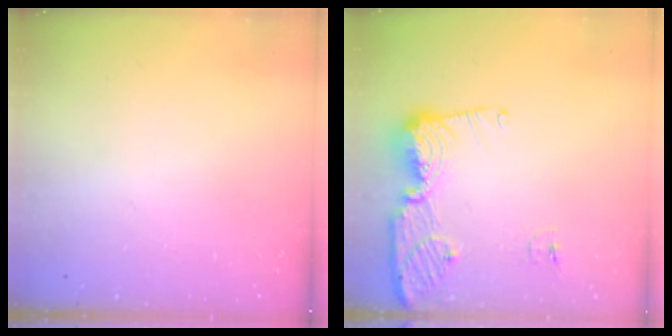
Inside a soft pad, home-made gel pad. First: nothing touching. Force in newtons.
{"total": 11.7, "press": 11.7, "slide": 1.2}